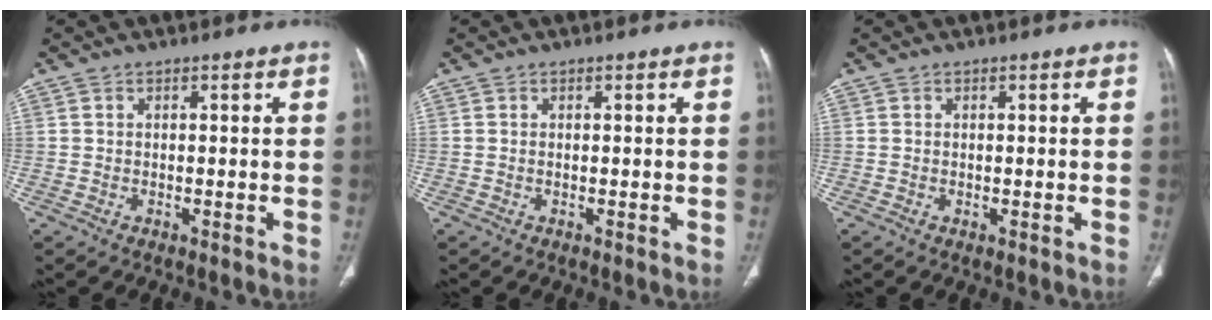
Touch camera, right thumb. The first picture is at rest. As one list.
[{"total": 0.0}, {"total": 0.0}]